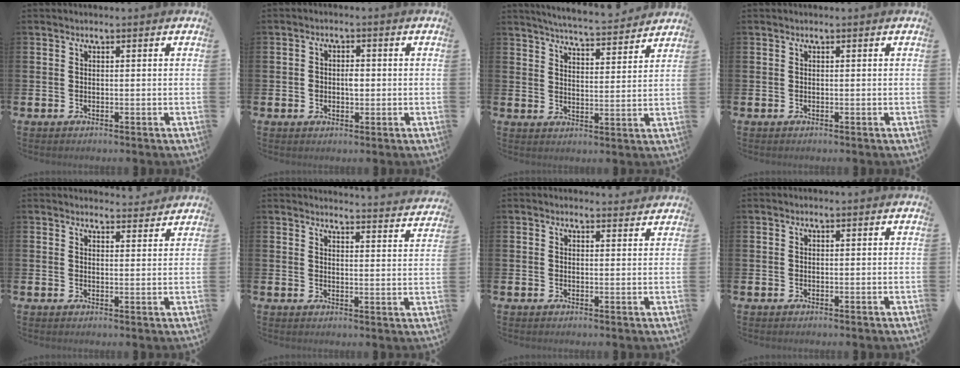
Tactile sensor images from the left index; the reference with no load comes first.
{"total": 2.4, "force": [-0.1, 1.6, 1.8], "torque": [-0.013, 0.000, -0.009]}
{"total": 5.6, "force": [5.5, -0.1, 0.9], "torque": [-0.029, -0.038, 0.096]}
{"total": 0.0}
{"total": 2.9, "force": [2.9, 0.3, -0.1], "torque": [0.010, -0.022, 0.050]}
{"total": 4.0, "force": [4.0, -0.3, 0.1], "torque": [0.005, -0.037, 0.066]}
{"total": 1.5, "force": [1.5, 0.3, -0.1], "torque": [0.012, -0.007, 0.025]}
{"total": 0.0}